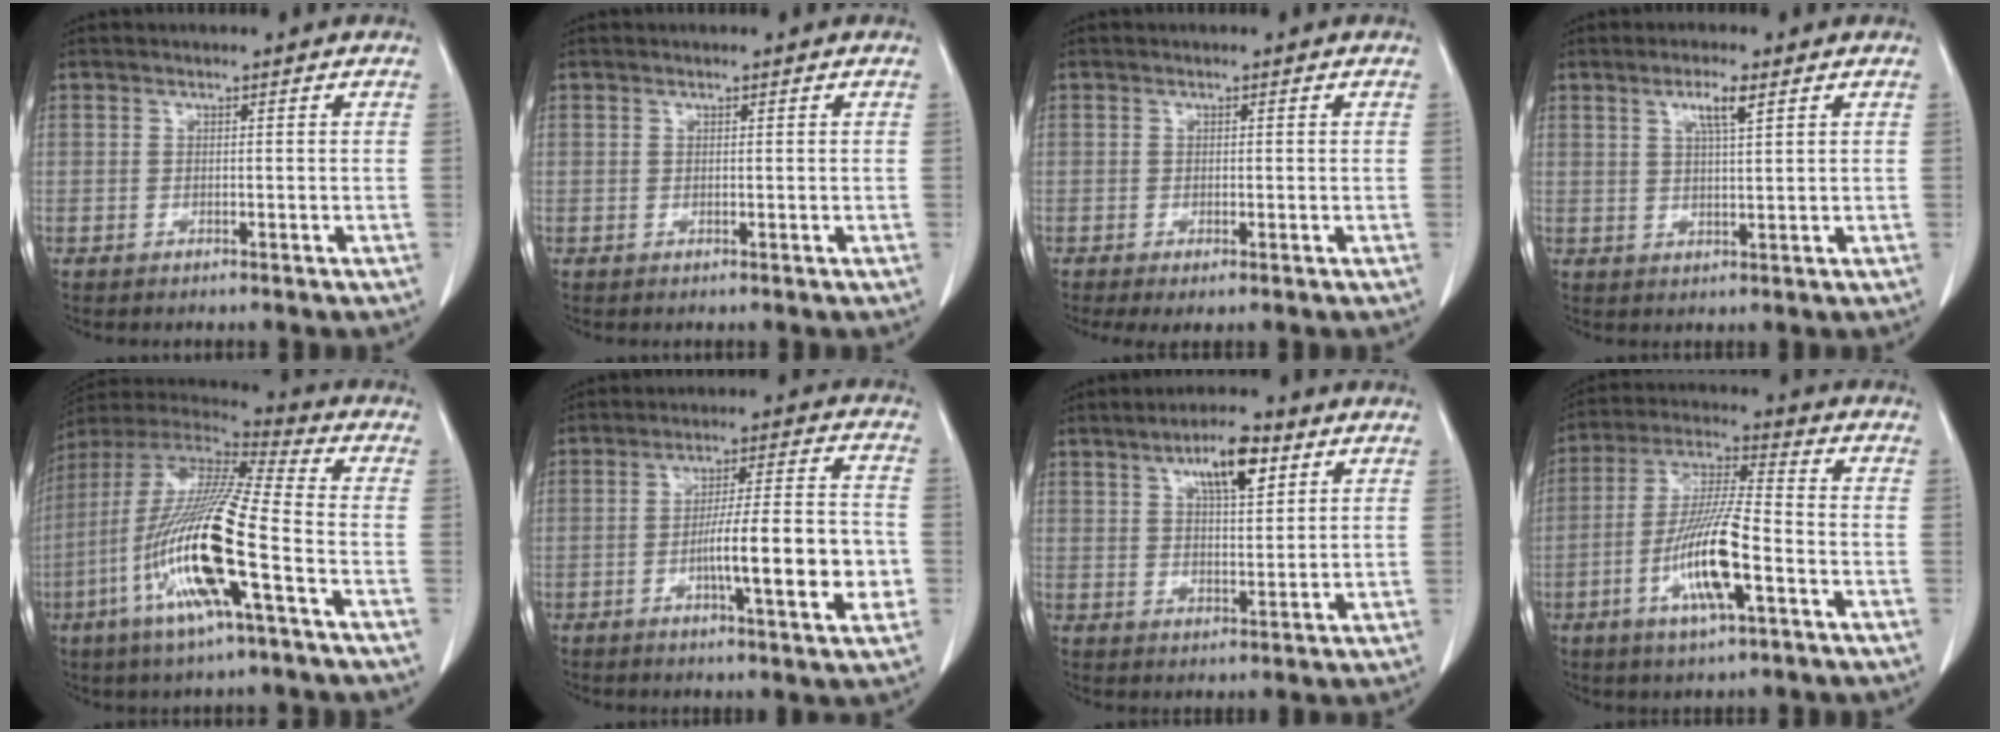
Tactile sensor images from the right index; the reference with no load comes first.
{"total": 0.0}
{"total": 3.3, "force": [-0.9, 1.3, 2.9], "torque": [-0.063, -0.005, -0.014]}
{"total": 4.6, "force": [2.4, 0.8, 3.9], "torque": [-0.074, 0.001, 0.044]}
{"total": 20.7, "force": [-6.5, 1.8, 19.5], "torque": [-0.419, -0.026, -0.129]}
{"total": 14.2, "force": [-3.3, 1.9, 13.7], "torque": [-0.212, 0.010, -0.048]}
{"total": 8.9, "force": [4.4, 3.0, 7.2], "torque": [-0.126, 0.008, 0.077]}
{"total": 13.2, "force": [-4.5, 2.1, 12.2], "torque": [-0.245, -0.005, -0.081]}